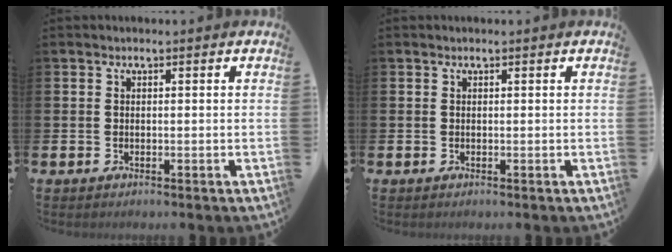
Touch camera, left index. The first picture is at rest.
{"total": 0.0}